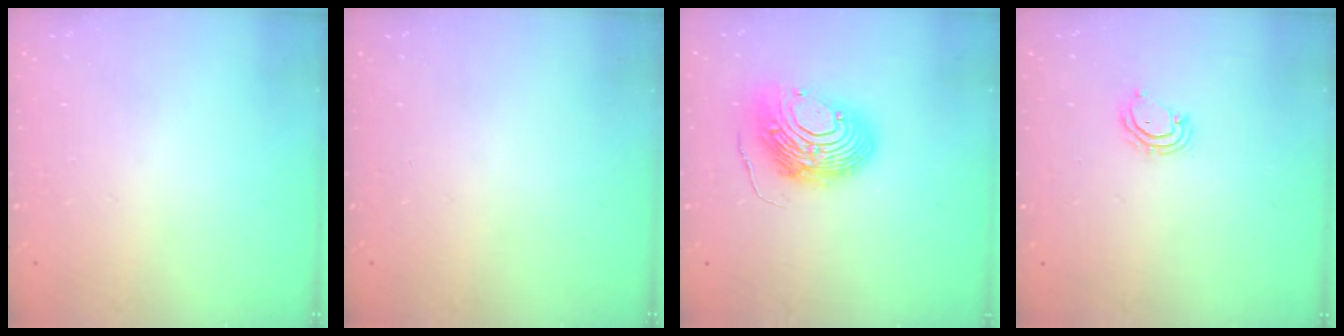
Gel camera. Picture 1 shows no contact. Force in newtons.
{"total": 0.0}
{"total": 13.8, "press": 13.7, "slide": 1.3}
{"total": 4.6, "press": 4.6, "slide": 0.3}